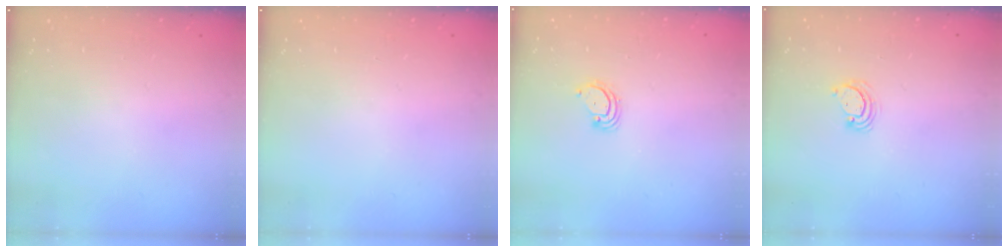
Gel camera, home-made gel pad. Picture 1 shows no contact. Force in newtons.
{"total": 0.0}
{"total": 2.8, "press": 2.8, "slide": 0.2}
{"total": 4.0, "press": 4.0, "slide": 0.3}